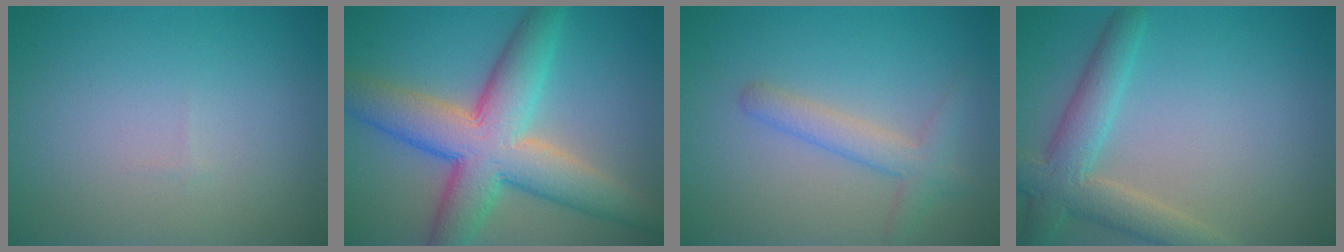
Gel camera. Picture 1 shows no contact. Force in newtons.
{"total": 9.9, "press": 9.9, "slide": 0.5}
{"total": 2.8, "press": 2.8, "slide": 0.1}
{"total": 4.7, "press": 4.7, "slide": 0.4}